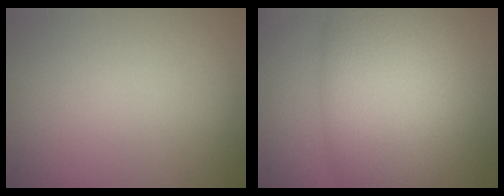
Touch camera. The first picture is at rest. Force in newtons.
{"total": 10.1, "press": 10.1, "slide": 0.3}